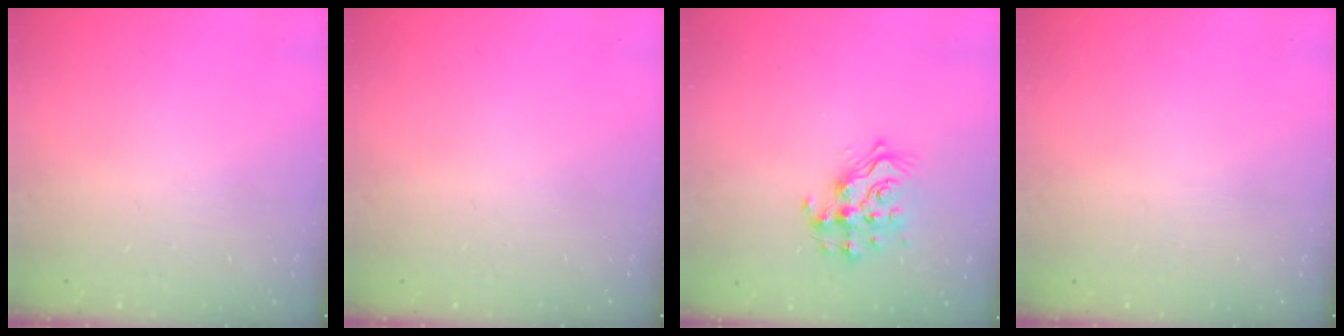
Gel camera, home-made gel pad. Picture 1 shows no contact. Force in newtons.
{"total": 0.0}
{"total": 13.5, "press": 13.5, "slide": 1.3}
{"total": 0.0}